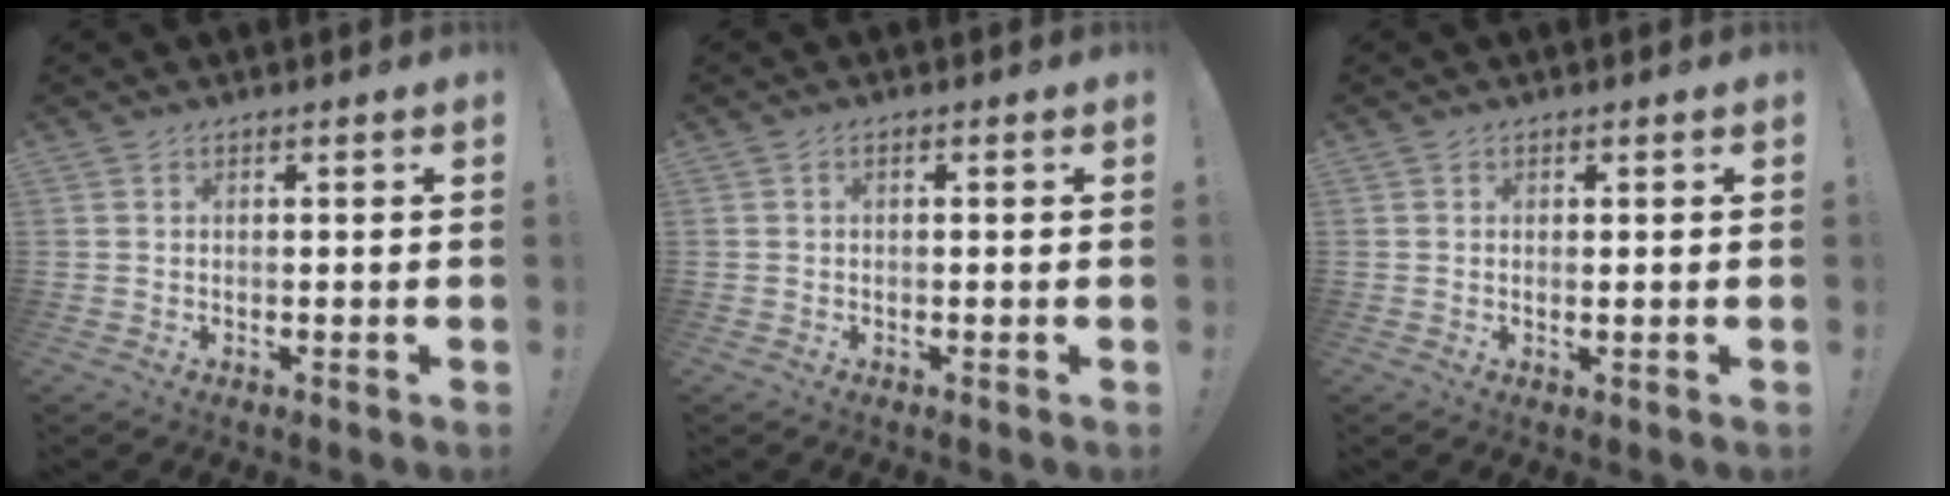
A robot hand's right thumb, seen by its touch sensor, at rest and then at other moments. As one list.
[{"total": 0.9, "force": [-0.5, 0.5, 0.5], "torque": [-0.013, 0.004, -0.008]}, {"total": 0.8, "force": [0.4, 0.1, 0.7], "torque": [0.001, -0.007, 0.004]}]